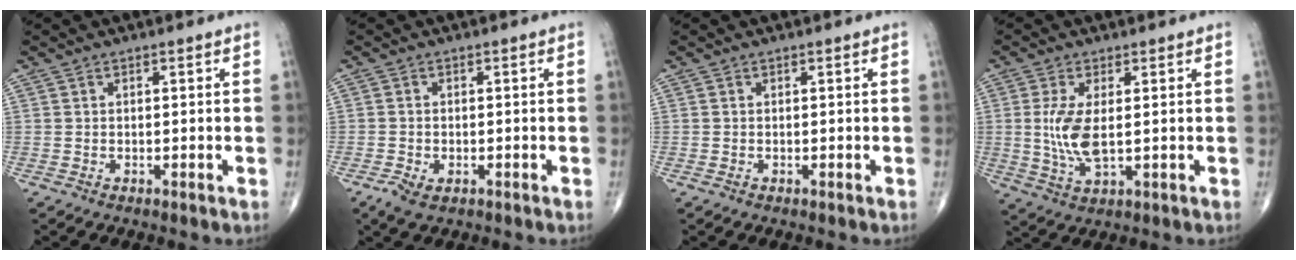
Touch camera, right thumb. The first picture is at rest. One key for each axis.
{"total": 3.1, "fx": -1.5, "fy": 1.7, "fz": 2.1, "tx": -0.043, "ty": 0.001, "tz": -0.023}
{"total": 0.0}
{"total": 7.4, "fx": 0.4, "fy": 2.9, "fz": 6.8, "tx": -0.152, "ty": -0.013, "tz": 0.015}